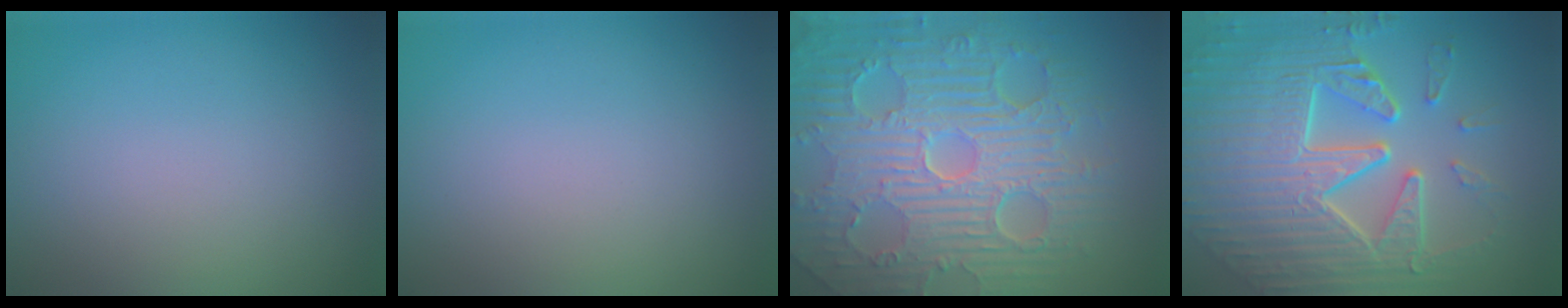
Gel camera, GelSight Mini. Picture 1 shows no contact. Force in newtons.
{"total": 0.0}
{"total": 11.4, "press": 7.3, "slide": 8.8}
{"total": 10.3, "press": 7.0, "slide": 7.5}